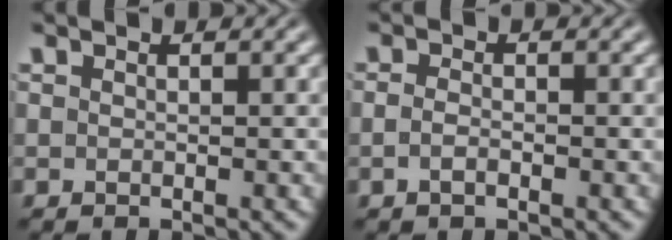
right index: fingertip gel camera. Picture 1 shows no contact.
{"total": 1.0, "force": [-0.7, -0.2, 0.7], "torque": [-0.014, -0.007, -0.009]}